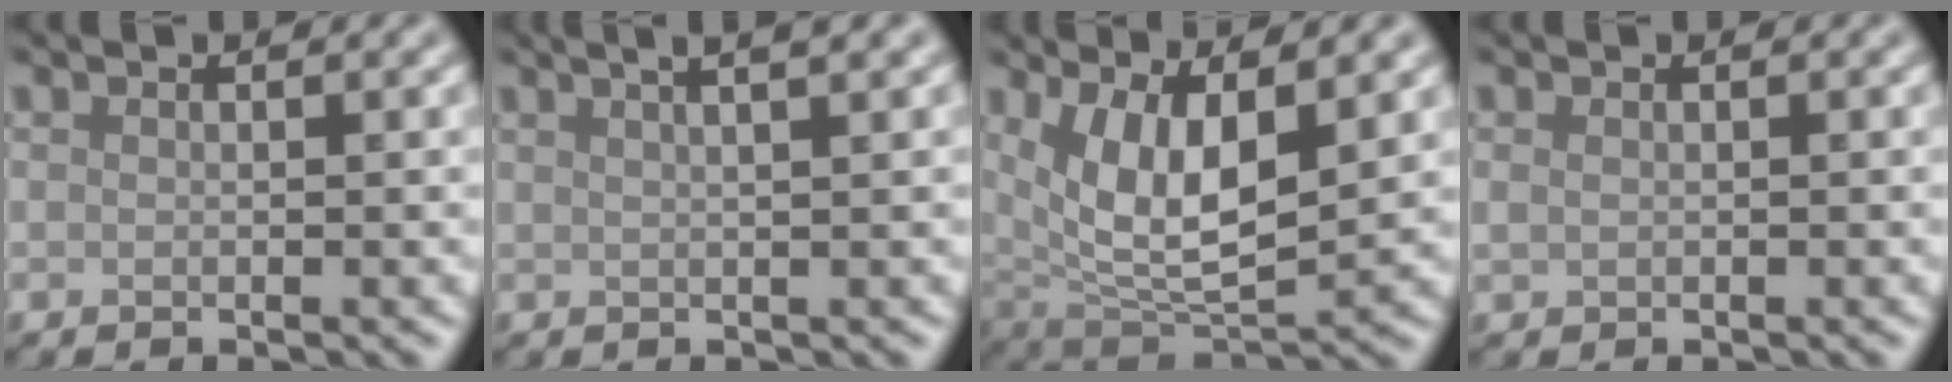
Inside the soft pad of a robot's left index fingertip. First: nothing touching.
{"total": 6.2, "force": [3.7, 2.5, 4.3], "torque": [-0.025, 0.048, 0.019]}
{"total": 6.9, "force": [2.0, 2.7, 6.1], "torque": [-0.124, -0.017, 0.045]}
{"total": 0.6, "force": [0.2, 0.4, 0.4], "torque": [-0.010, 0.000, 0.005]}